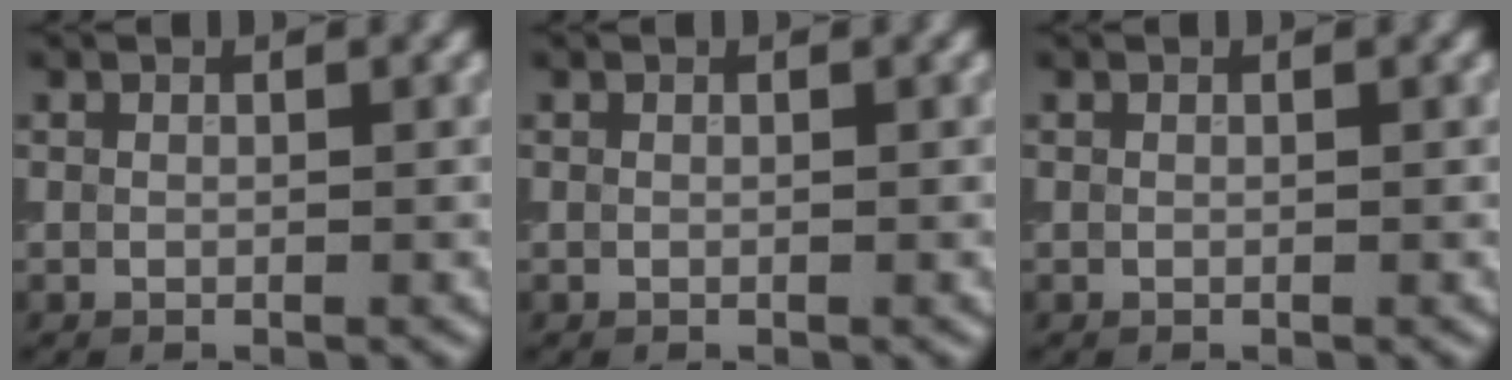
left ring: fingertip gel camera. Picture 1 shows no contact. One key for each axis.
{"total": 0.0}
{"total": 0.0}